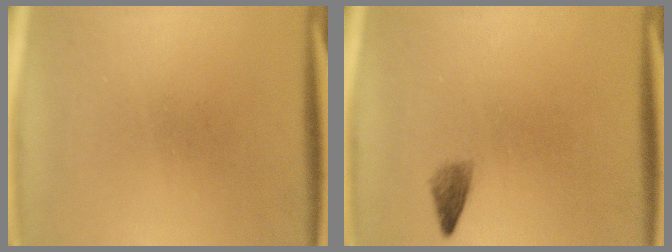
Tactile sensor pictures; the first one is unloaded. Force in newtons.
{"total": 1.6}